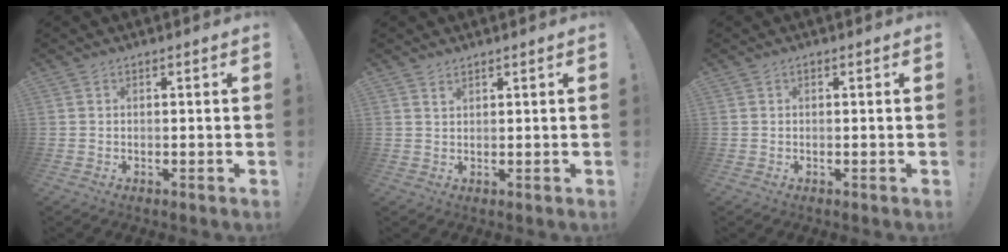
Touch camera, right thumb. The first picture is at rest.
{"total": 1.4, "force": [1.1, 0.4, 0.7], "torque": [-0.013, -0.003, 0.021]}
{"total": 0.0}